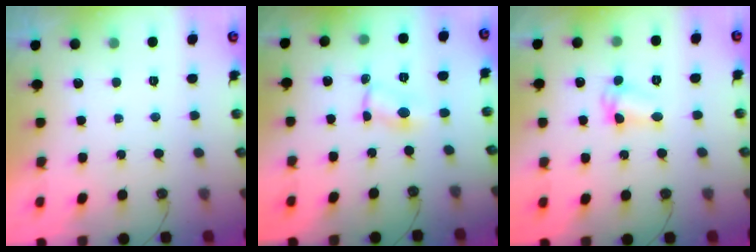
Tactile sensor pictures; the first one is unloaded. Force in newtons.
{"total": 1.9, "press": 1.9, "slide": 0.2}
{"total": 5.4, "press": 5.3, "slide": 0.4}